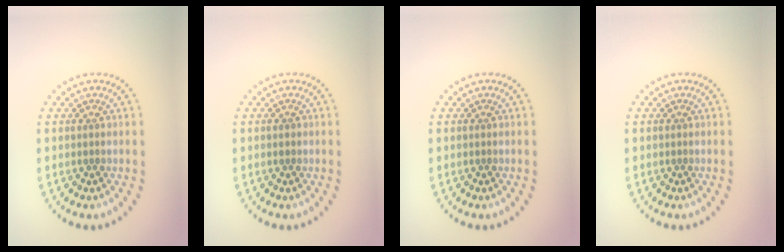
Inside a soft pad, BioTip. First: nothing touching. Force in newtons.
{"total": 0.7, "press": 0.7, "slide": 0.2}
{"total": 0.0}
{"total": 0.0}